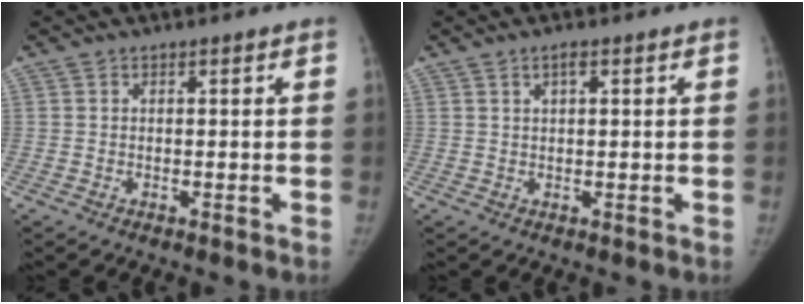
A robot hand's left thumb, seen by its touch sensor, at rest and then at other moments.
{"total": 1.7, "force": [0.9, 0.5, 1.3], "torque": [-0.022, 0.002, 0.014]}